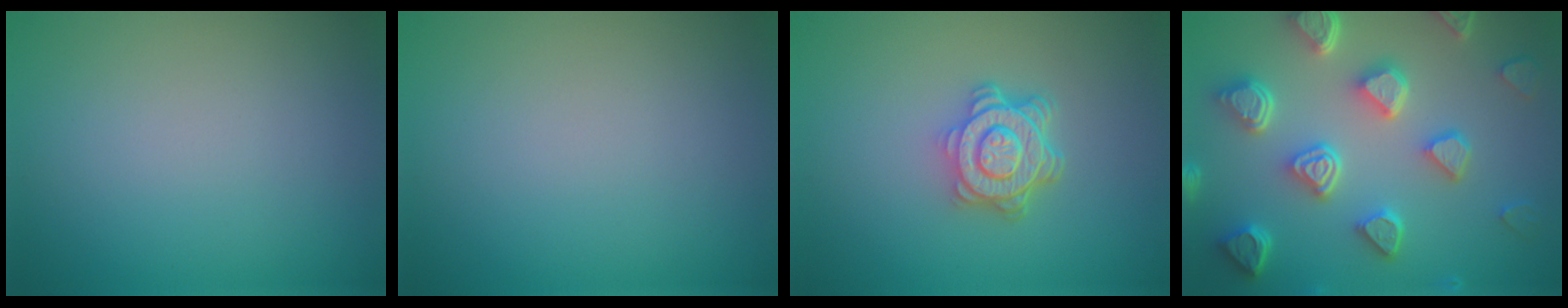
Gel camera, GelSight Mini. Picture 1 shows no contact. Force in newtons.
{"total": 0.0}
{"total": 4.6, "press": 3.6, "slide": 2.9}
{"total": 7.4, "press": 5.9, "slide": 4.4}